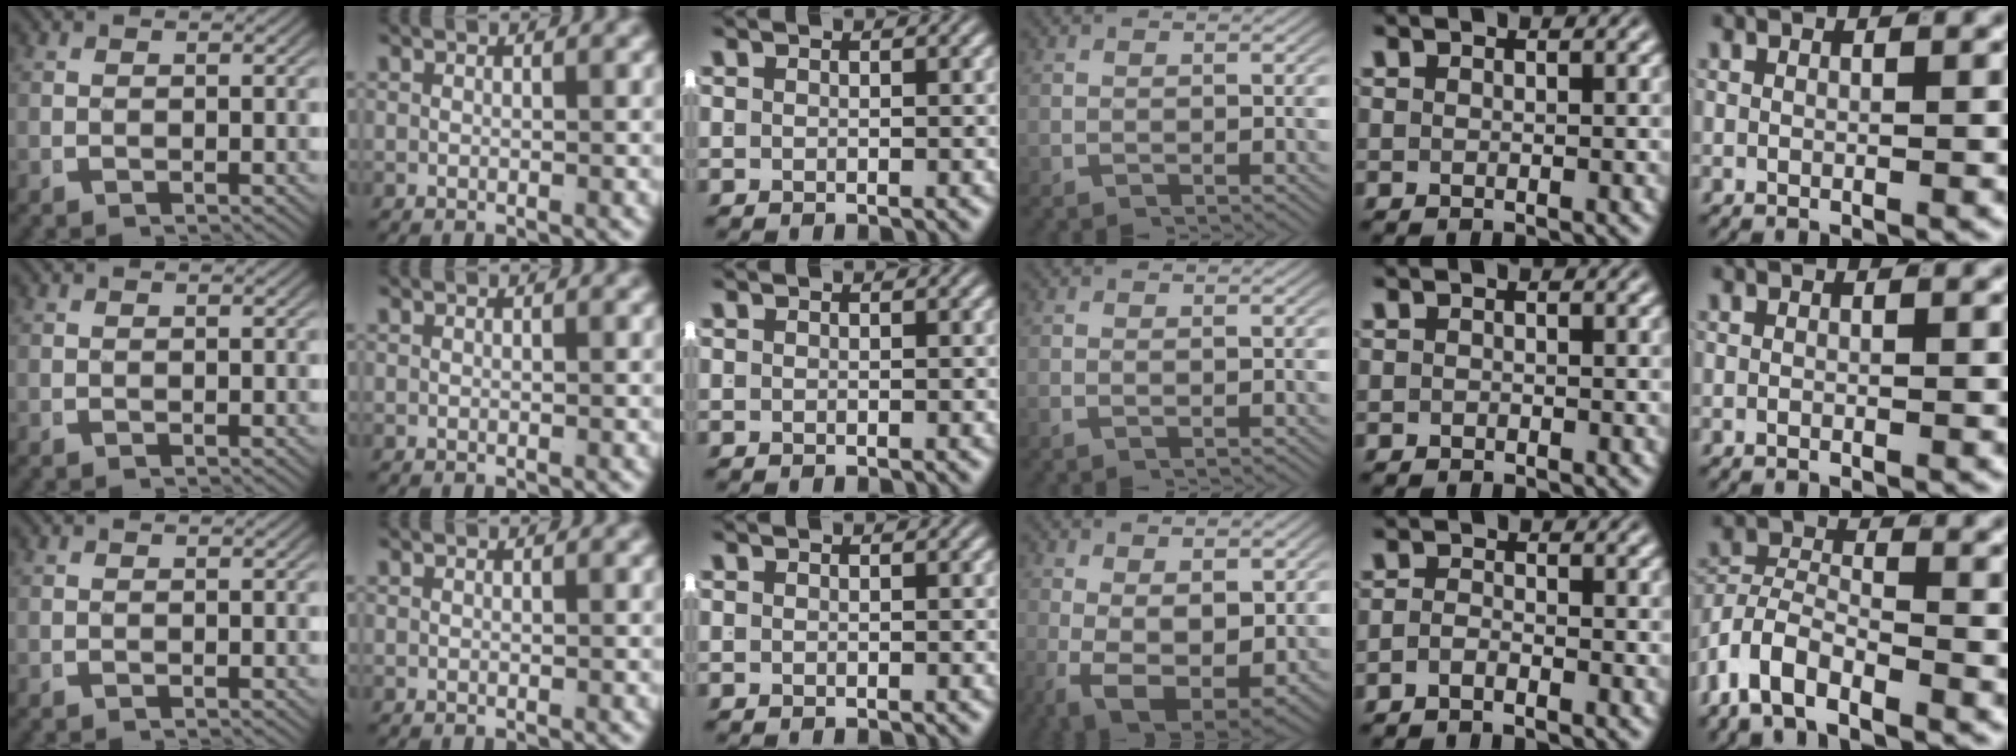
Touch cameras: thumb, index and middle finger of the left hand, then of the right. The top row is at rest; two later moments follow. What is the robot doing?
{"motion": "lift_and_place", "object": "shorts"}